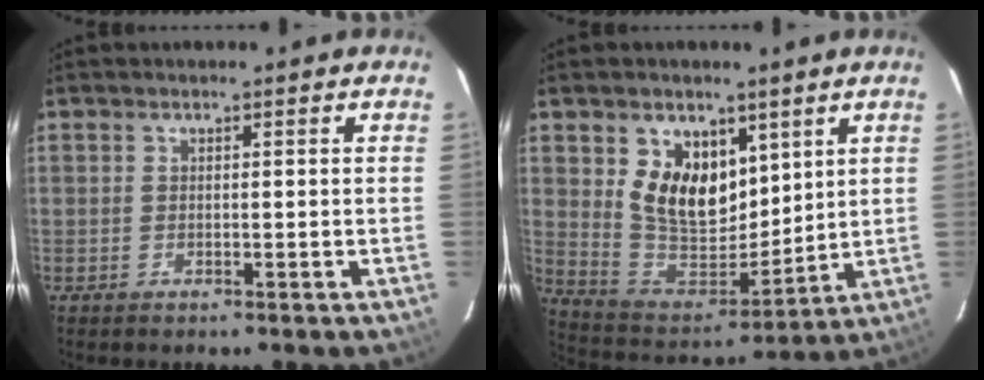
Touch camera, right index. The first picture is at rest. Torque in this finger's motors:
{"motor_torque": [0.51, 0.31, 0.58, 0.14]}